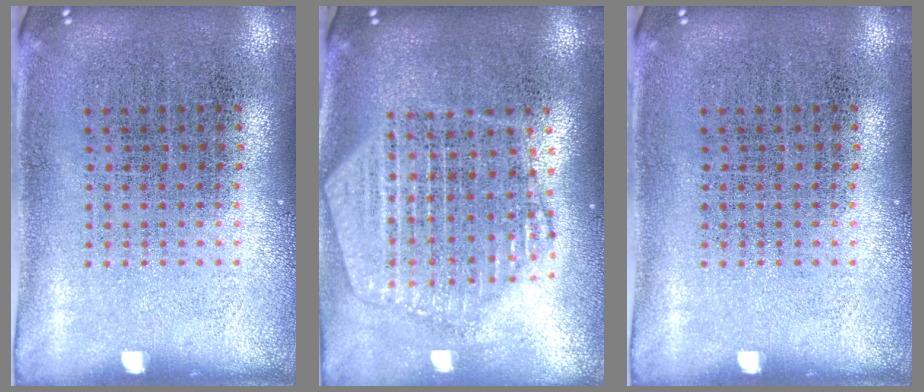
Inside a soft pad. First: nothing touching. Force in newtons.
{"total": 2.3, "press": 2.1, "slide": 1.1}
{"total": 0.0}